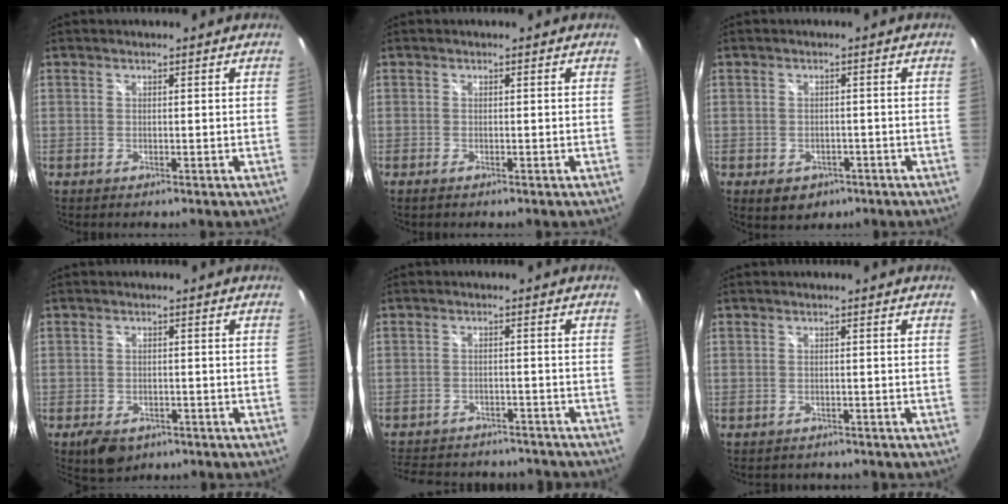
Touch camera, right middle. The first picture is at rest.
{"total": 0.7, "force": [-0.5, 0.0, 0.5], "torque": [-0.011, -0.002, -0.010]}
{"total": 5.1, "force": [-2.6, 3.7, 2.2], "torque": [-0.048, -0.008, -0.029]}
{"total": 6.3, "force": [-4.0, 3.6, 3.3], "torque": [-0.074, -0.014, -0.060]}
{"total": 18.2, "force": [-15.3, 7.2, 6.6], "torque": [-0.151, 0.012, -0.204]}
{"total": 2.3, "force": [-2.0, 1.0, 0.4], "torque": [-0.014, -0.010, -0.027]}